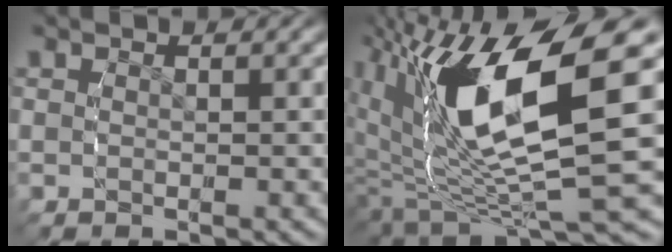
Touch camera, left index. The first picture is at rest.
{"total": 16.2, "force": [1.1, 8.8, 13.5], "torque": [-0.253, -0.013, 0.029]}